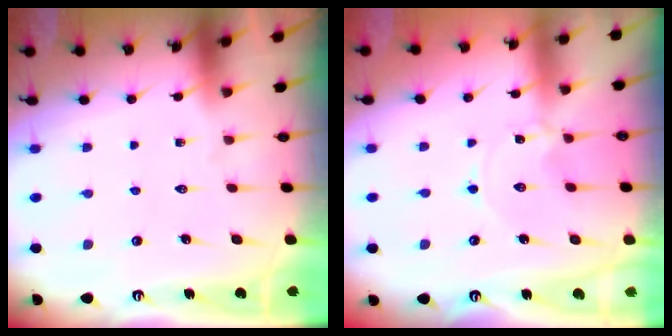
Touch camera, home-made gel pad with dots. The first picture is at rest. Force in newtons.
{"total": 0.0}